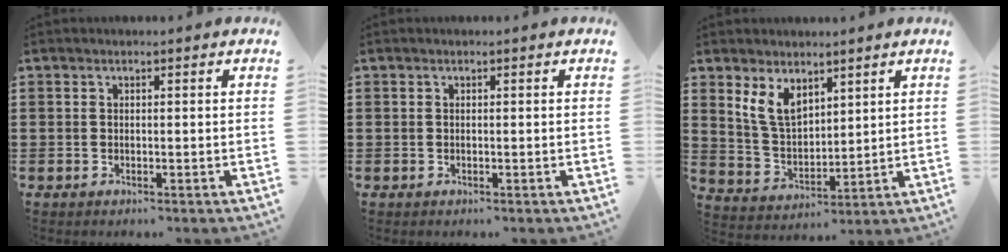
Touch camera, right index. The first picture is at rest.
{"total": 0.0}
{"total": 6.6, "force": [4.0, 3.6, 3.9], "torque": [-0.098, -0.005, 0.073]}